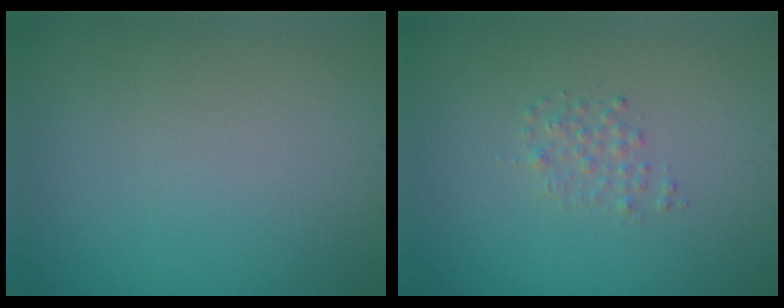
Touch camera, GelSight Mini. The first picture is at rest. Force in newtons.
{"total": 1.2, "press": 1.2, "slide": 0.0}